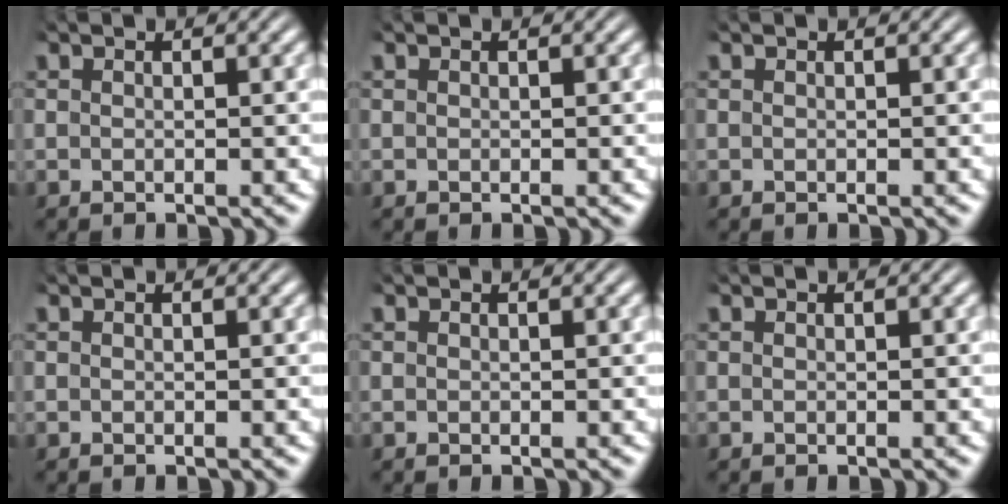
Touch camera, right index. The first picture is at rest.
{"total": 0.0}
{"total": 0.0}
{"total": 0.0}
{"total": 0.0}
{"total": 0.0}